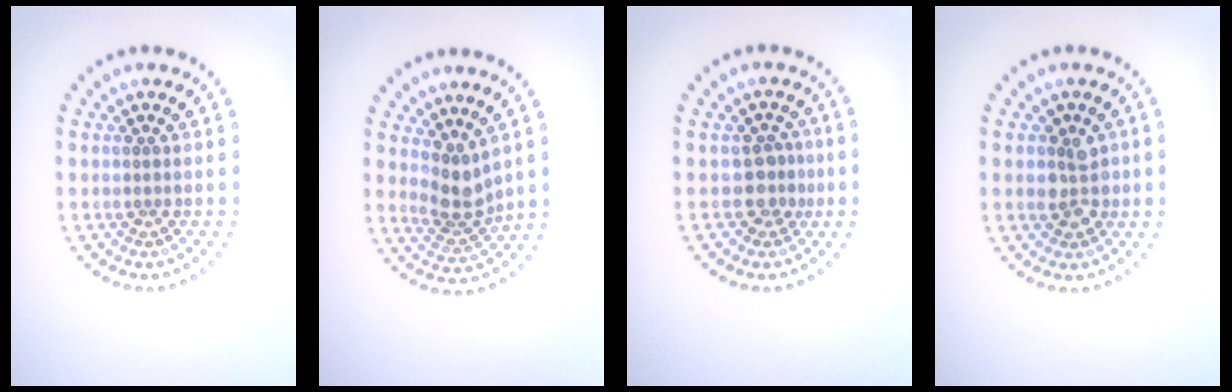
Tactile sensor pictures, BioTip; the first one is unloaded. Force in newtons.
{"total": 2.9, "press": 2.3, "slide": 1.8}
{"total": 2.2, "press": 1.8, "slide": 1.2}
{"total": 2.4, "press": 2.4, "slide": 0.6}